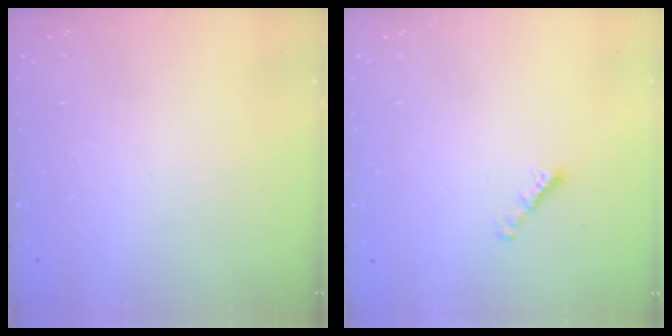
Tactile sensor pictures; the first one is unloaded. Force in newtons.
{"total": 2.2, "press": 2.1, "slide": 0.7}